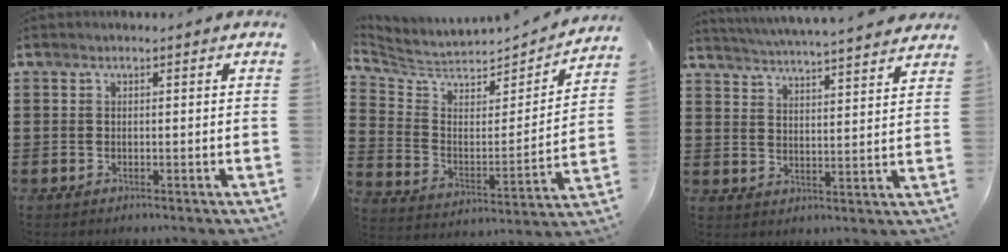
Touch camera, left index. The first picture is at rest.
{"total": 5.1, "force": [4.7, 1.6, 0.7], "torque": [-0.048, -0.043, 0.078]}
{"total": 4.3, "force": [4.2, -0.7, 0.6], "torque": [-0.031, -0.031, 0.069]}